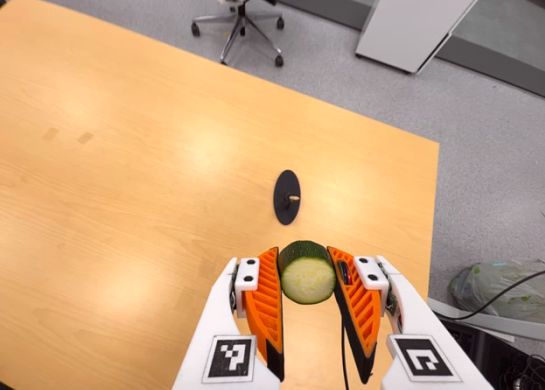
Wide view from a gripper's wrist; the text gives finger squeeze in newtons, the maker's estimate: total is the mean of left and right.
{"total": 13.1, "left": 13.9, "right": 12.4}